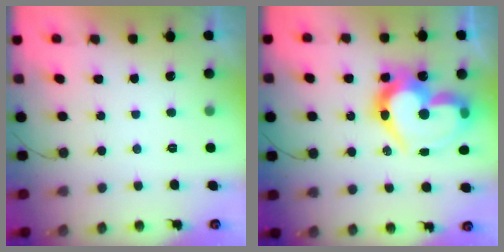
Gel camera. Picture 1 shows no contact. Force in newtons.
{"total": 23.6, "press": 23.5, "slide": 2.1}